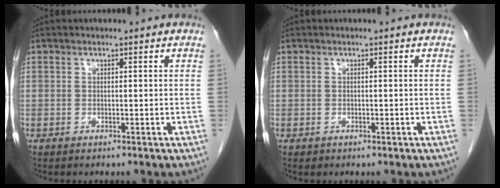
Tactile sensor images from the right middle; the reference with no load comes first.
{"total": 0.0}